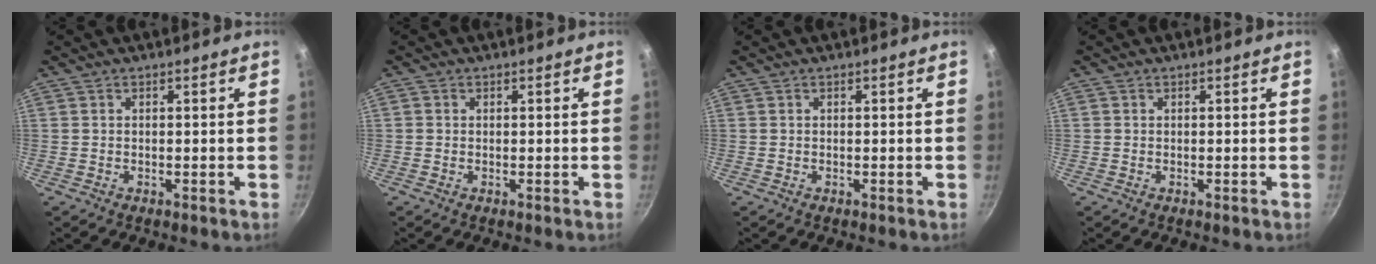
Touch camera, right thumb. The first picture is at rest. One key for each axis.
{"total": 0.5, "fx": 0.0, "fy": 0.5, "fz": 0.1, "tx": 0.000, "ty": 0.001, "tz": -0.002}
{"total": 0.0}
{"total": 0.0}